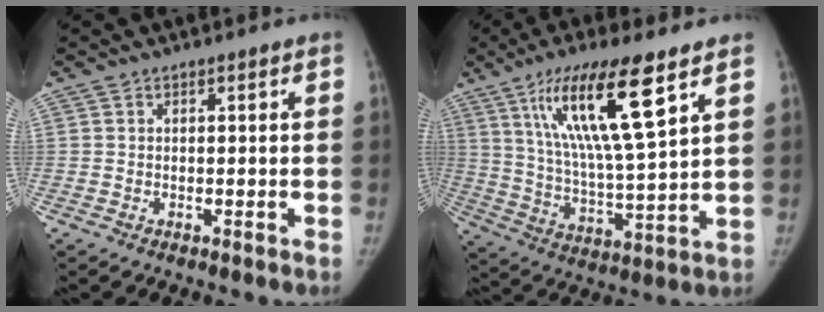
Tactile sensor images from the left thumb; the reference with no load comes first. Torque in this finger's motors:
{"motor_torque": [0.60, 0.63, 1.81, -0.95, 0.17]}